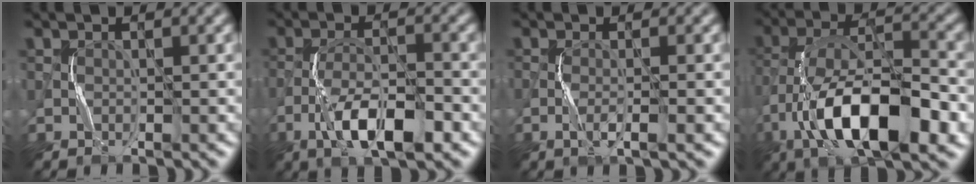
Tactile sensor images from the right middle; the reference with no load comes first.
{"total": 6.6, "force": [-3.6, 2.3, 5.0], "torque": [-0.090, 0.005, -0.065]}
{"total": 1.7, "force": [-0.5, 0.4, 1.6], "torque": [-0.027, 0.003, -0.018]}
{"total": 12.2, "force": [-4.9, 5.4, 9.8], "torque": [-0.175, 0.004, -0.089]}